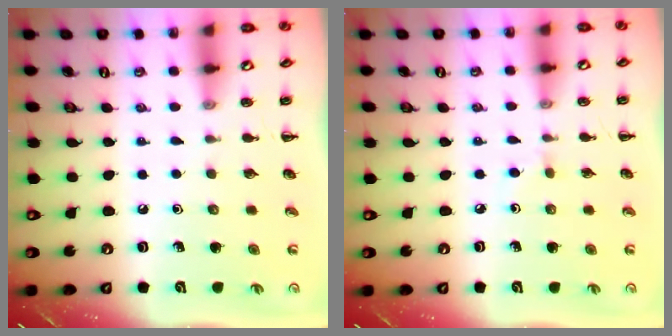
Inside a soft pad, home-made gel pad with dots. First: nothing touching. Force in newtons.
{"total": 2.7, "press": 2.5, "slide": 1.2}